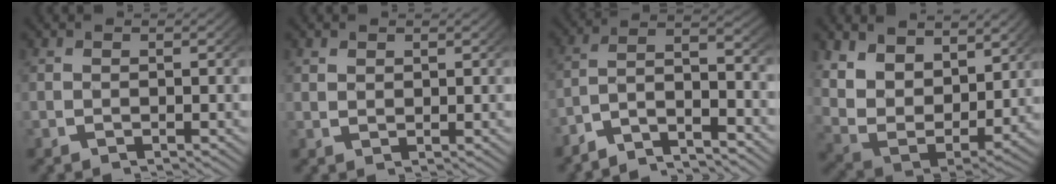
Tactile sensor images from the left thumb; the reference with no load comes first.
{"total": 1.1, "force": [1.0, 0.4, 0.1], "torque": [0.003, 0.001, 0.023]}
{"total": 8.1, "force": [-3.0, 4.9, 5.7], "torque": [-0.100, -0.015, -0.061]}
{"total": 10.9, "force": [2.0, 7.8, 7.3], "torque": [-0.183, -0.045, 0.045]}